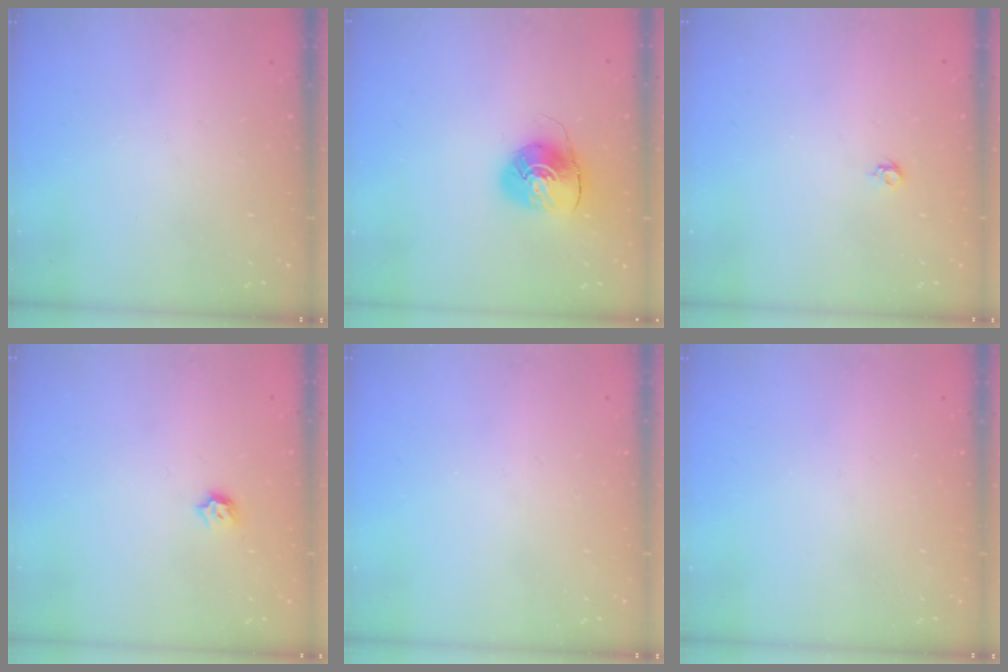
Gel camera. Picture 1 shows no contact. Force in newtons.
{"total": 8.5, "press": 8.5, "slide": 0.1}
{"total": 3.7, "press": 3.6, "slide": 0.8}
{"total": 3.7, "press": 3.6, "slide": 0.6}
{"total": 0.0}
{"total": 0.0}